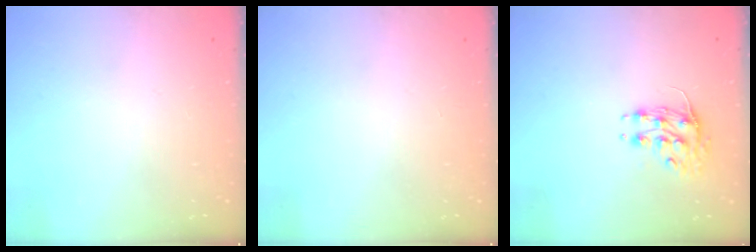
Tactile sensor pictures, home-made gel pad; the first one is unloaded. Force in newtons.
{"total": 0.0}
{"total": 8.4, "press": 8.3, "slide": 1.0}